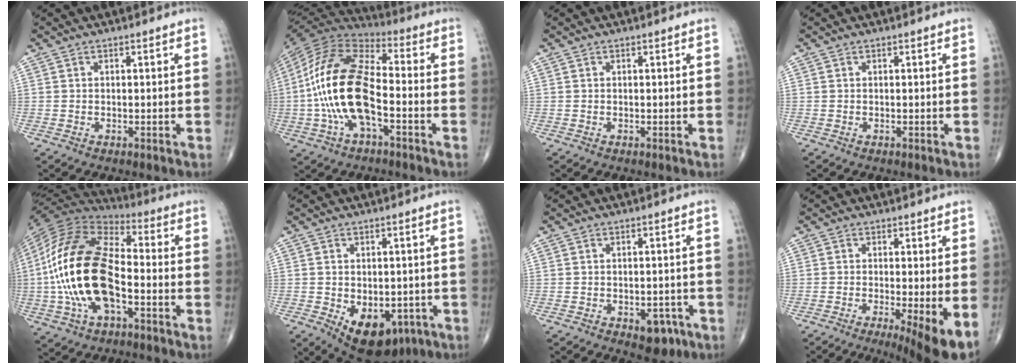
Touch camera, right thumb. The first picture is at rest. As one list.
[{"total": 18.9, "force": [-3.3, 8.8, 16.4], "torque": [-0.331, 0.035, -0.067]}, {"total": 0.0}, {"total": 0.0}, {"total": 22.5, "force": [-3.6, 11.5, 19.1], "torque": [-0.388, 0.022, -0.070]}, {"total": 12.4, "force": [-5.0, 7.5, 8.4], "torque": [-0.100, 0.001, -0.056]}, {"total": 4.7, "force": [-2.2, 2.8, 3.1], "torque": [-0.017, 0.011, -0.024]}, {"total": 8.5, "force": [-2.6, 1.4, 7.9], "torque": [-0.120, -0.022, -0.042]}]